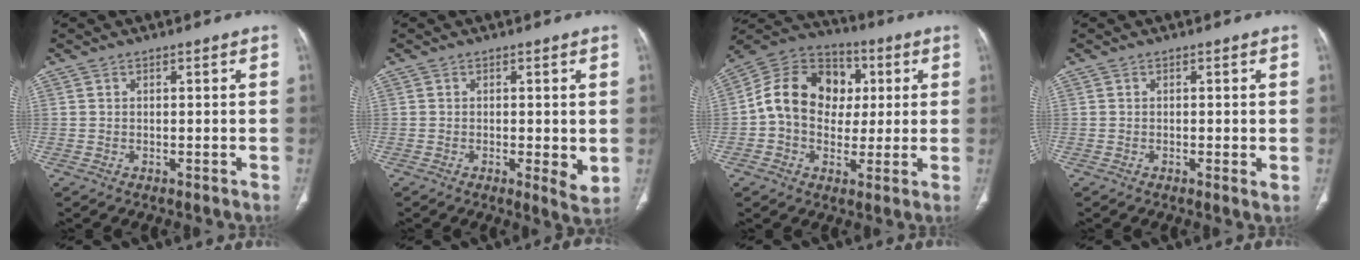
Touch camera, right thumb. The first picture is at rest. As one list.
[{"total": 4.2, "force": [-0.4, 1.3, 3.9], "torque": [-0.062, -0.014, -0.008]}, {"total": 16.2, "force": [1.4, 12.8, 9.7], "torque": [-0.137, 0.025, 0.015]}, {"total": 1.6, "force": [-0.2, 0.4, 1.5], "torque": [-0.029, -0.006, -0.005]}]